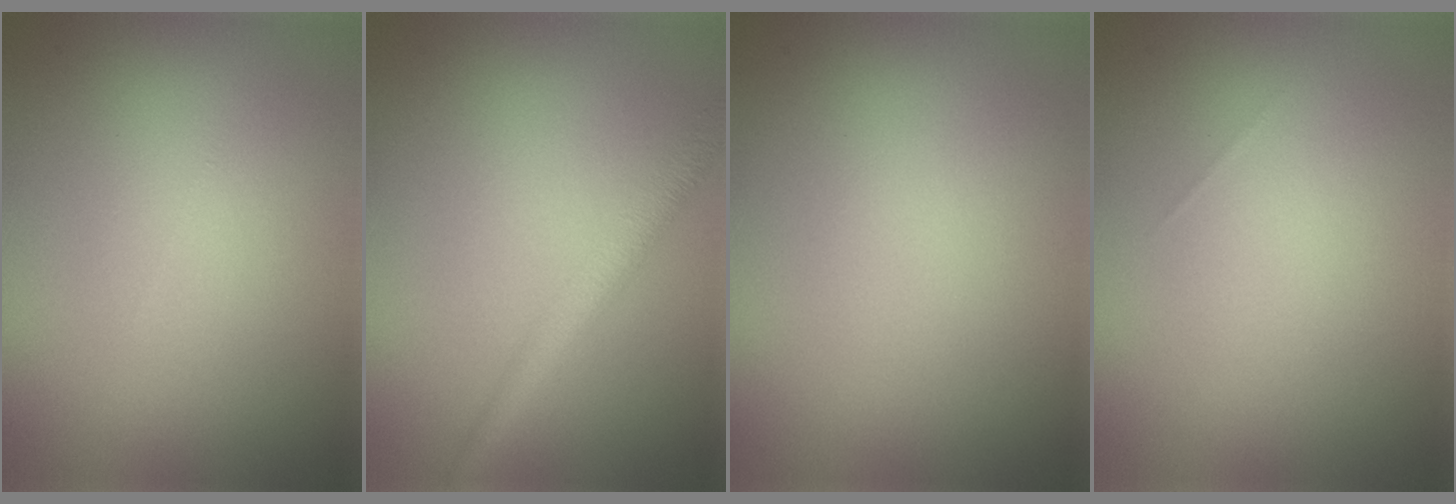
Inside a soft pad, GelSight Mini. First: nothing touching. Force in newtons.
{"total": 2.9, "press": 2.9, "slide": 0.2}
{"total": 0.0}
{"total": 0.0}